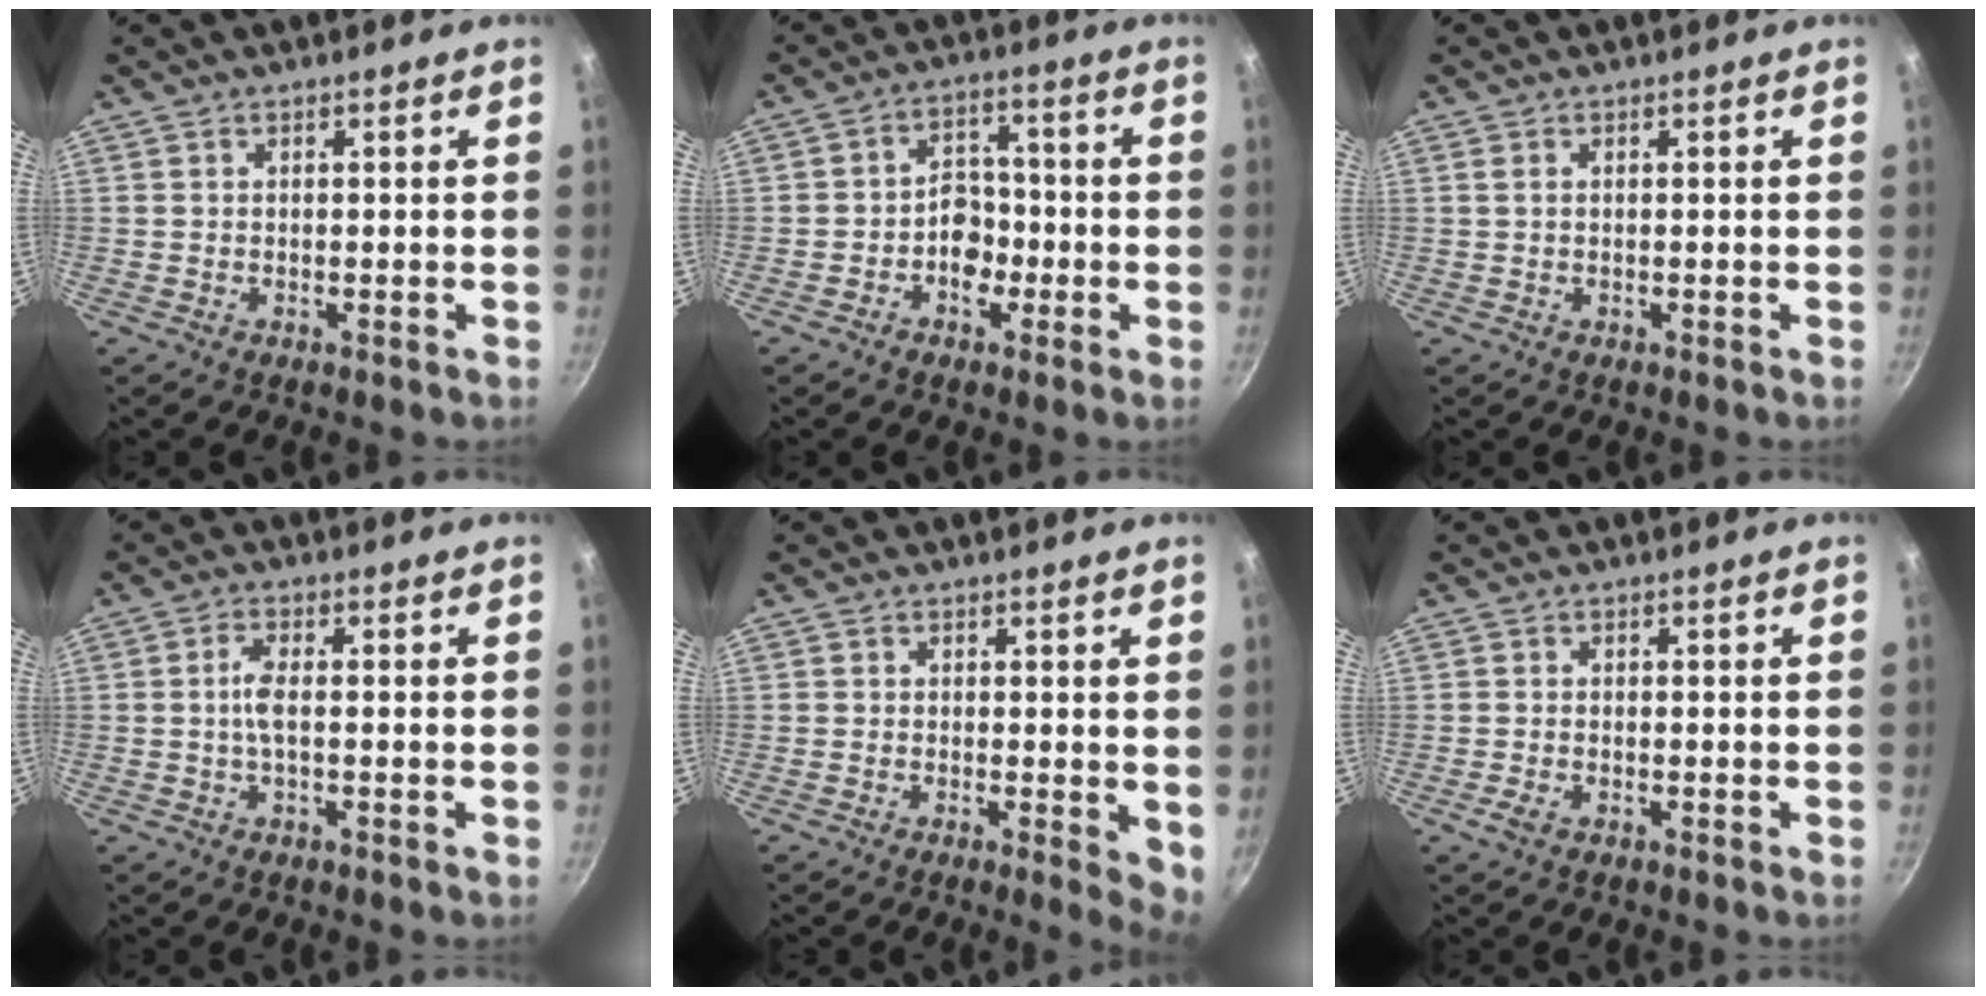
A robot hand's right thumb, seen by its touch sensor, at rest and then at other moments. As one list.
[{"total": 6.6, "force": [-2.0, 5.1, 3.8], "torque": [-0.018, 0.025, -0.039]}, {"total": 0.8, "force": [0.3, 0.5, 0.6], "torque": [-0.012, 0.001, 0.004]}, {"total": 3.4, "force": [-0.2, 0.9, 3.2], "torque": [-0.076, 0.007, -0.010]}, {"total": 4.2, "force": [-0.2, 1.7, 3.9], "torque": [-0.043, -0.008, -0.004]}, {"total": 1.6, "force": [-0.8, 0.7, 1.1], "torque": [-0.028, 0.000, -0.019]}]